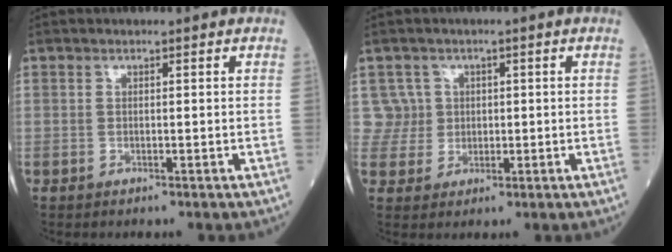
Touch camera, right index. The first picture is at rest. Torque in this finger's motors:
{"motor_torque": [-0.21, 0.16, -0.04, -0.04]}